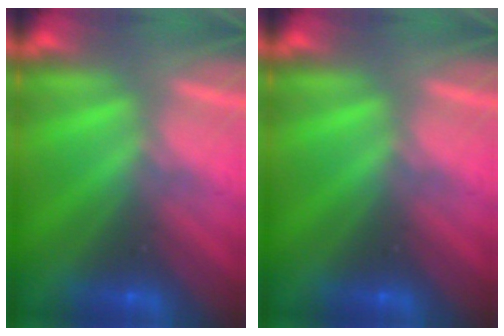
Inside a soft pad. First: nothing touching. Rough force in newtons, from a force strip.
{"total": 0.0}